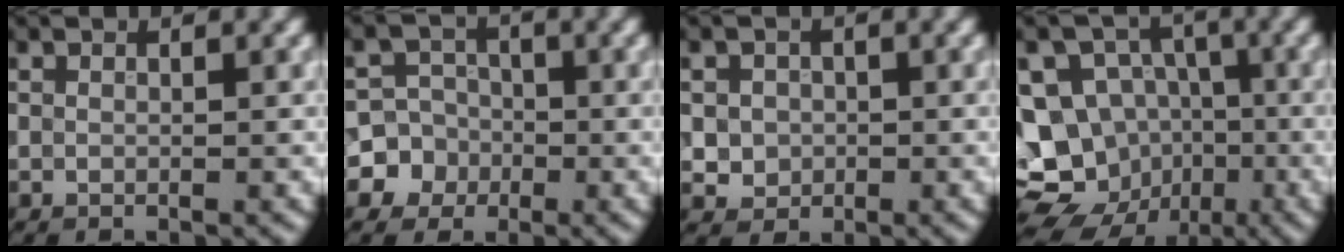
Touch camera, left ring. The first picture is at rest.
{"total": 7.1, "force": [-2.0, 6.8, 0.7], "torque": [0.004, 0.008, -0.064]}
{"total": 2.6, "force": [0.0, 2.4, 1.0], "torque": [-0.004, 0.000, -0.003]}
{"total": 17.7, "force": [-5.3, 16.0, 5.5], "torque": [-0.140, -0.009, -0.090]}